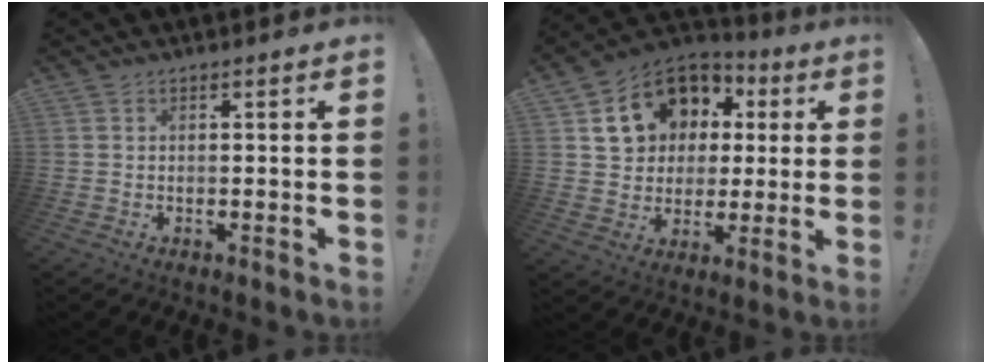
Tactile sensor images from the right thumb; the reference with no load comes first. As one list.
[{"total": 16.6, "force": [5.9, 13.6, 7.4], "torque": [-0.112, -0.019, 0.133]}]